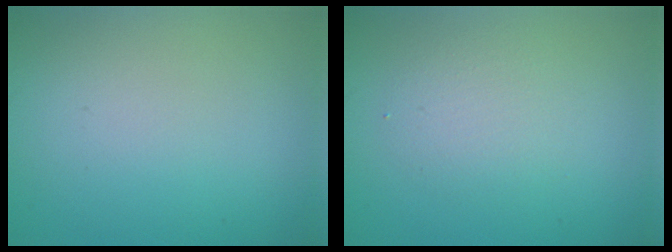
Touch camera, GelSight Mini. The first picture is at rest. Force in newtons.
{"total": 2.2, "press": 2.2, "slide": 0.2}